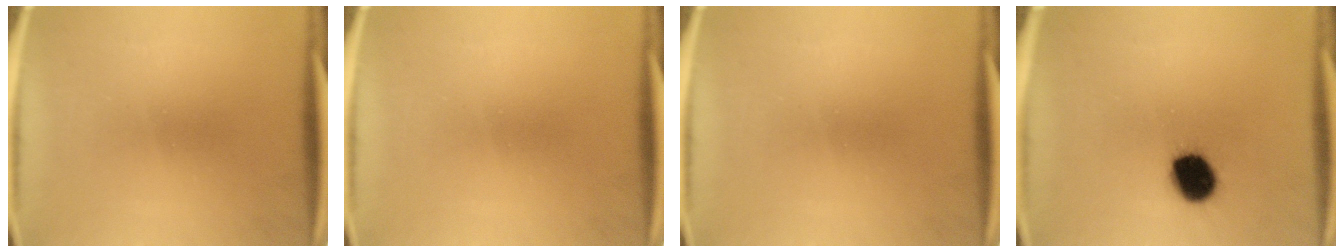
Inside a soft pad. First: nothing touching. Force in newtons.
{"total": 0.0}
{"total": 0.0}
{"total": 10.5}